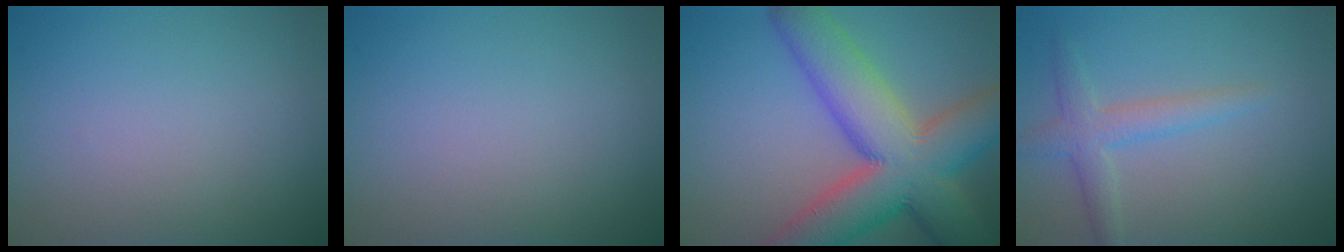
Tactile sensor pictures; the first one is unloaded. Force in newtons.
{"total": 0.0}
{"total": 11.6, "press": 11.6, "slide": 0.8}
{"total": 2.7, "press": 2.7, "slide": 0.1}